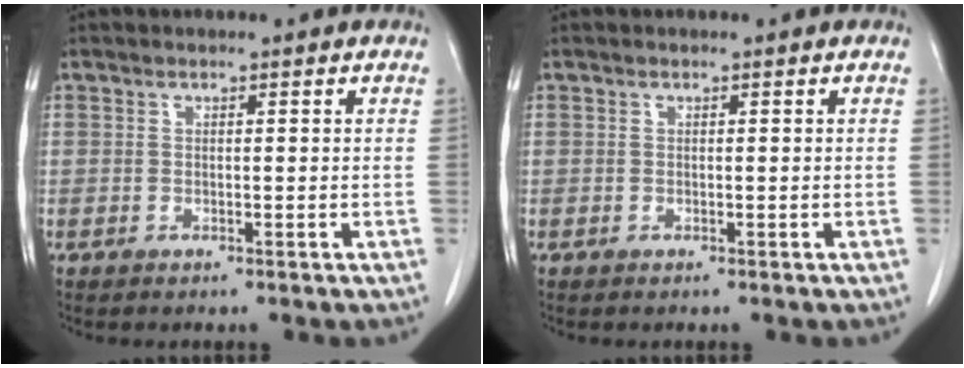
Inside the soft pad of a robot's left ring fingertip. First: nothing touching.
{"total": 0.0}